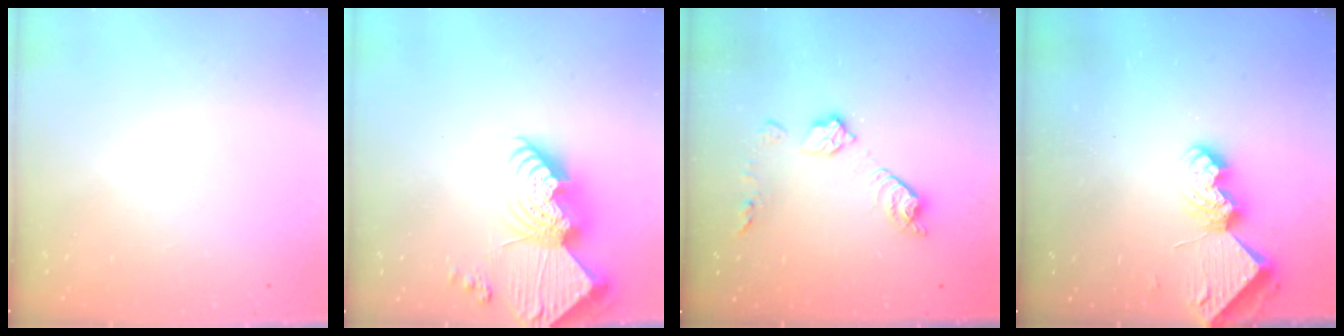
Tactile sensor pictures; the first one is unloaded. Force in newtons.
{"total": 21.2, "press": 21.1, "slide": 2.0}
{"total": 10.5, "press": 10.5, "slide": 0.5}
{"total": 8.8, "press": 8.7, "slide": 0.9}